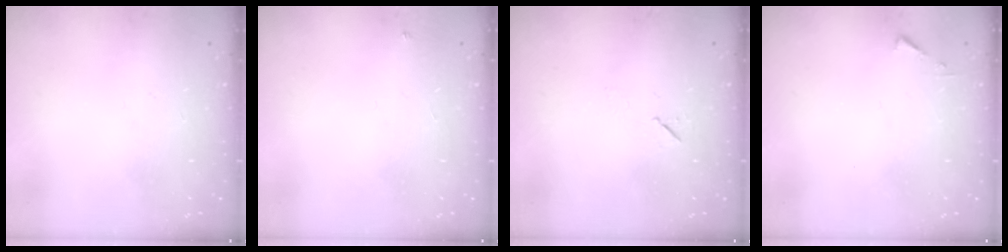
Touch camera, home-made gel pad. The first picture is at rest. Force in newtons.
{"total": 2.7, "press": 2.7, "slide": 0.4}
{"total": 4.8, "press": 4.4, "slide": 2.0}
{"total": 3.2, "press": 3.2, "slide": 0.4}